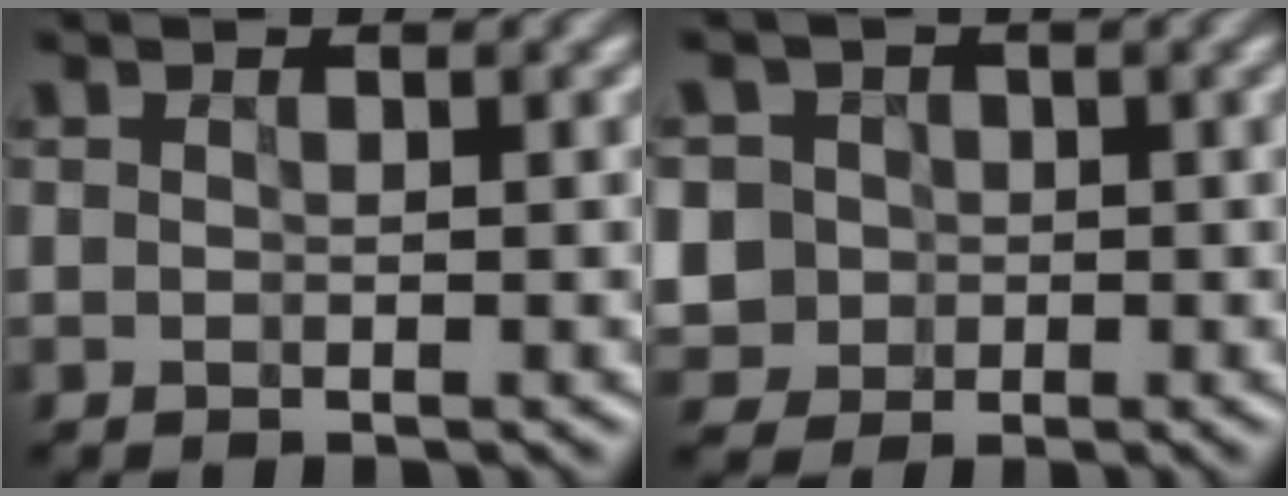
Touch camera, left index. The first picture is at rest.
{"total": 7.9, "force": [-0.9, 7.5, 2.3], "torque": [-0.081, 0.009, -0.027]}